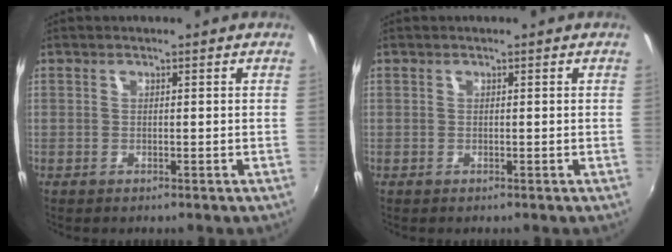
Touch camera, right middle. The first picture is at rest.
{"total": 0.0}